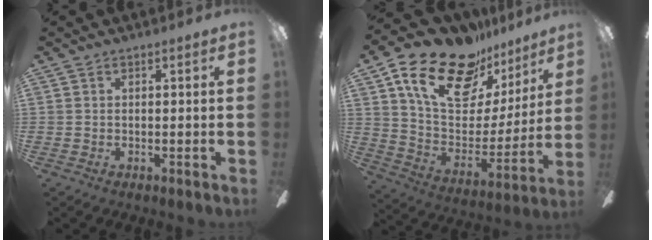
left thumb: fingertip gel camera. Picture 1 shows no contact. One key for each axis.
{"total": 22.9, "fx": 15.4, "fy": 11.7, "fz": 12.3, "tx": -0.208, "ty": -0.089, "tz": 0.273}